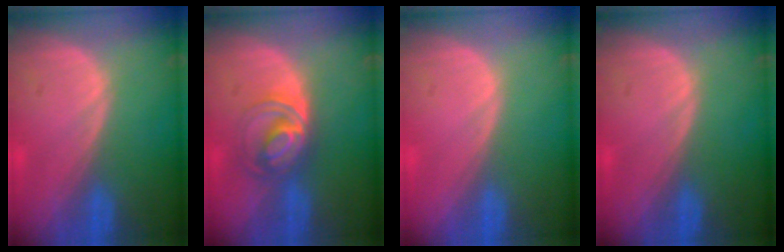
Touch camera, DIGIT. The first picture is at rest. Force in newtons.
{"total": 5.9, "press": 5.5, "slide": 2.1}
{"total": 0.0}
{"total": 0.0}